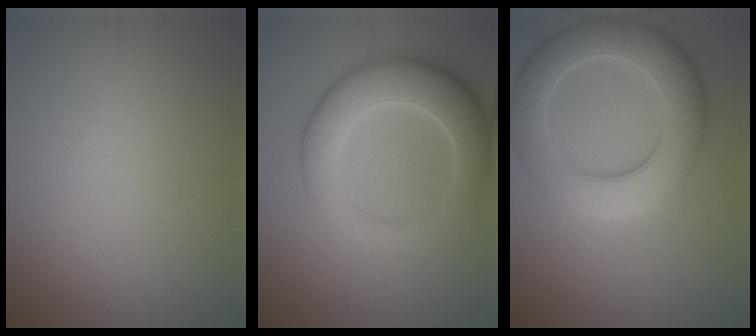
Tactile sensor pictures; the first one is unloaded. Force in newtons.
{"total": 7.2, "press": 7.2, "slide": 0.5}
{"total": 8.6, "press": 8.6, "slide": 0.1}